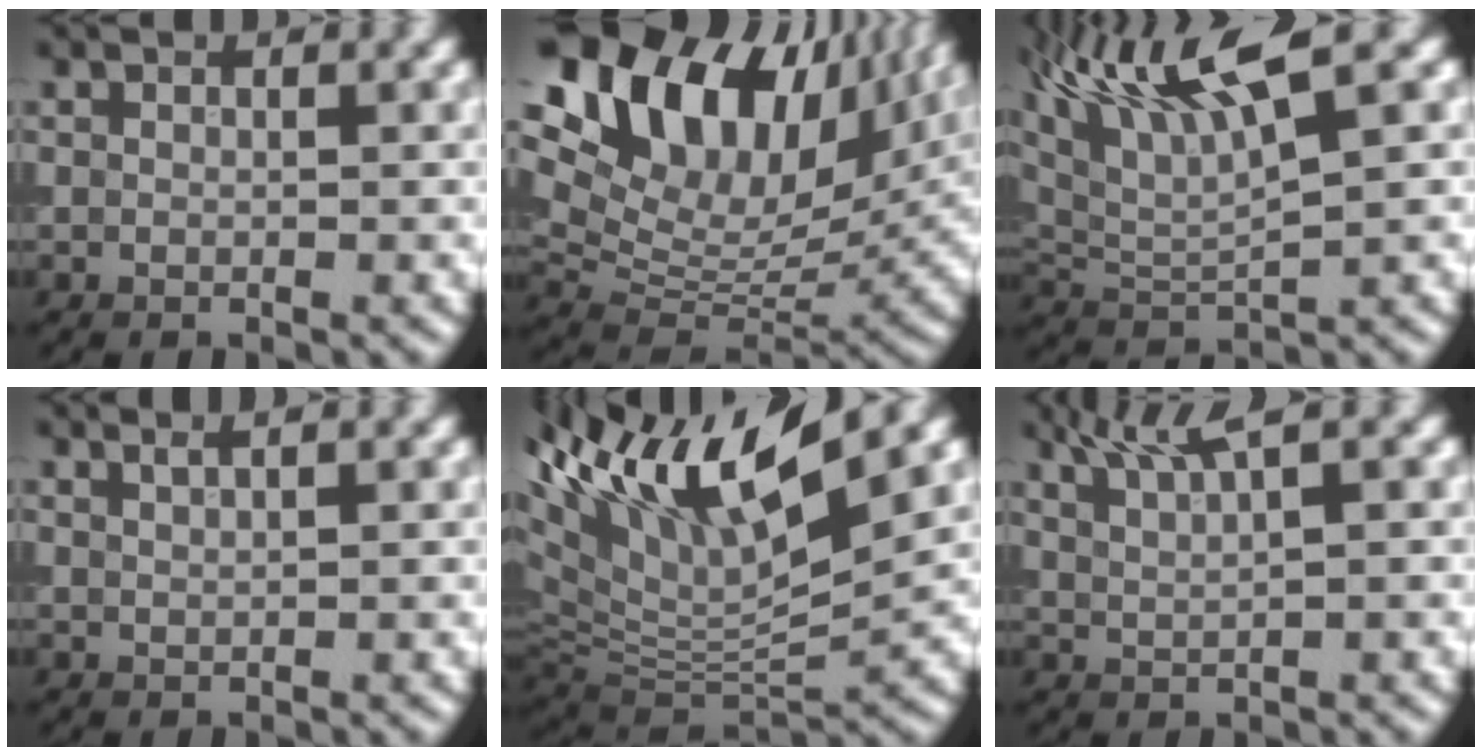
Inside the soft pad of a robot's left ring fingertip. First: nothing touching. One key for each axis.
{"total": 19.1, "fx": 9.7, "fy": 11.5, "fz": 11.8, "tx": -0.217, "ty": 0.061, "tz": 0.176}
{"total": 9.4, "fx": 5.5, "fy": 2.1, "fz": 7.3, "tx": -0.149, "ty": 0.022, "tz": 0.103}
{"total": 2.2, "fx": 1.5, "fy": 0.9, "fz": 1.4, "tx": 0.000, "ty": 0.013, "tz": -0.001}
{"total": 12.2, "fx": 6.5, "fy": 4.2, "fz": 9.3, "tx": -0.189, "ty": 0.024, "tz": 0.120}
{"total": 4.6, "fx": 3.4, "fy": 0.8, "fz": 2.9, "tx": -0.049, "ty": 0.018, "tz": 0.049}